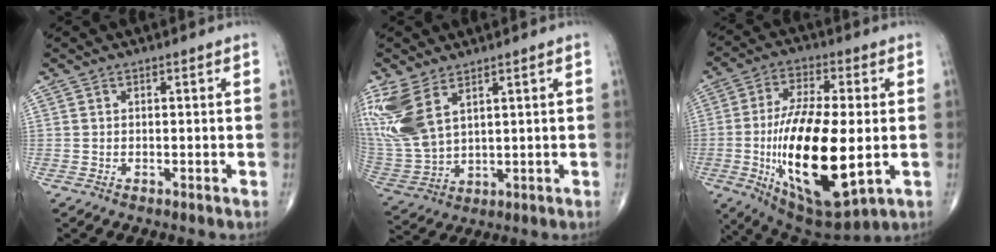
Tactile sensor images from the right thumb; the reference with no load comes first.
{"total": 13.8, "force": [6.6, 7.2, 9.8], "torque": [-0.235, -0.022, 0.151]}
{"total": 22.9, "force": [-3.0, 8.9, 20.9], "torque": [-0.390, -0.015, -0.034]}